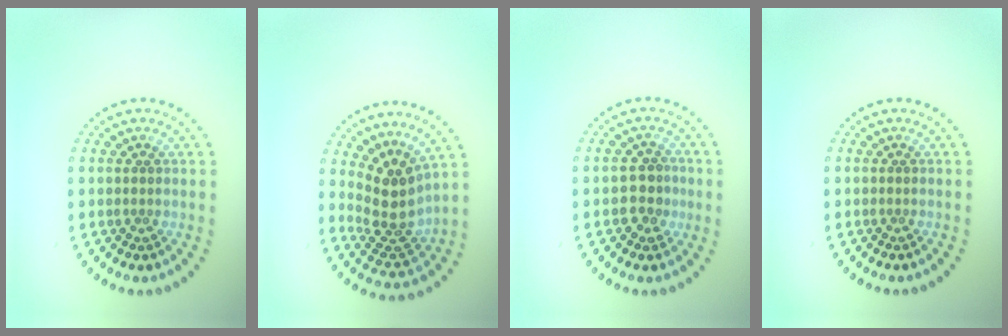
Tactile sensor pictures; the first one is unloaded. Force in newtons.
{"total": 4.0, "press": 3.1, "slide": 2.6}
{"total": 2.6, "press": 2.5, "slide": 0.7}
{"total": 0.0}